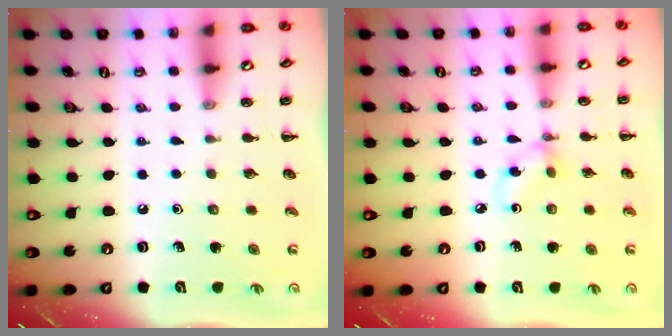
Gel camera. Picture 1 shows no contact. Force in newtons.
{"total": 2.9, "press": 2.9, "slide": 0.3}